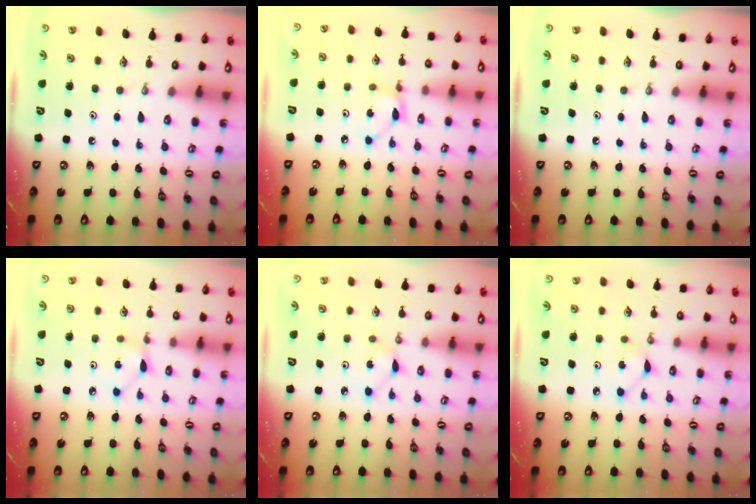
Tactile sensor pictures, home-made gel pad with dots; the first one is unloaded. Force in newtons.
{"total": 2.6, "press": 2.6, "slide": 0.2}
{"total": 0.0}
{"total": 2.3, "press": 2.2, "slide": 0.3}
{"total": 2.2, "press": 2.2, "slide": 0.3}
{"total": 2.9, "press": 2.9, "slide": 0.4}